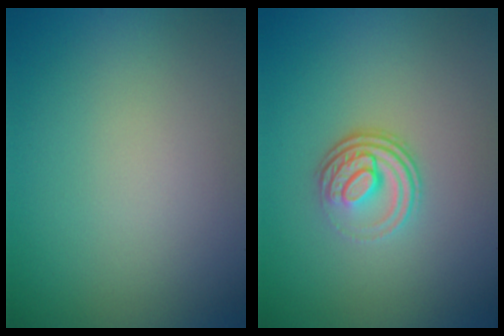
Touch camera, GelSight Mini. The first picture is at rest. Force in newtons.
{"total": 3.5, "press": 2.5, "slide": 2.5}